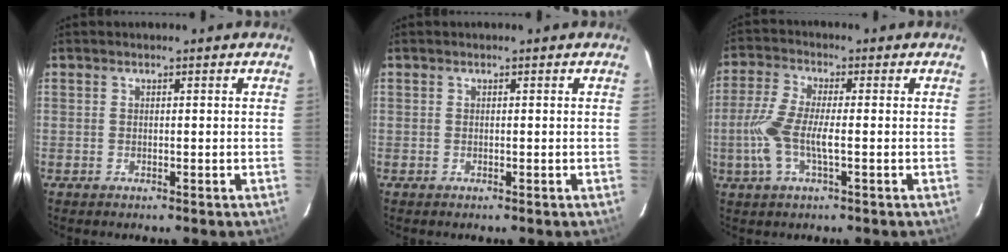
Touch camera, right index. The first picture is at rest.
{"total": 0.0}
{"total": 8.5, "force": [-1.6, 2.2, 8.1], "torque": [-0.182, 0.001, -0.035]}